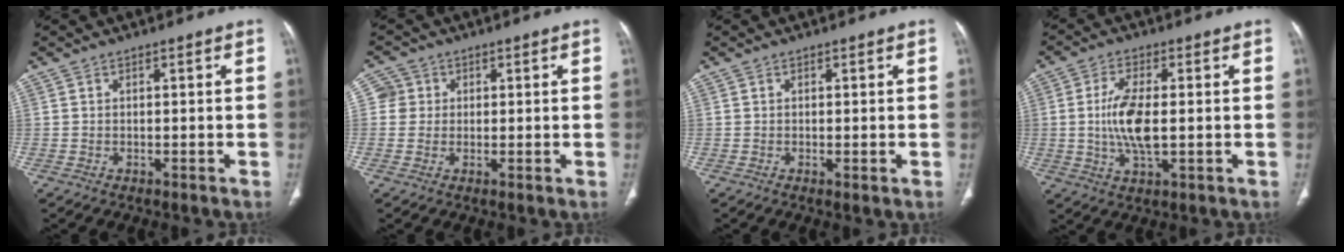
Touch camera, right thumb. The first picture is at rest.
{"total": 3.3, "force": [0.6, 3.2, 0.2], "torque": [0.019, 0.004, 0.006]}
{"total": 0.9, "force": [-0.2, 0.2, 0.8], "torque": [-0.019, -0.005, -0.004]}
{"total": 9.0, "force": [-0.2, 3.6, 8.3], "torque": [-0.177, -0.004, -0.002]}